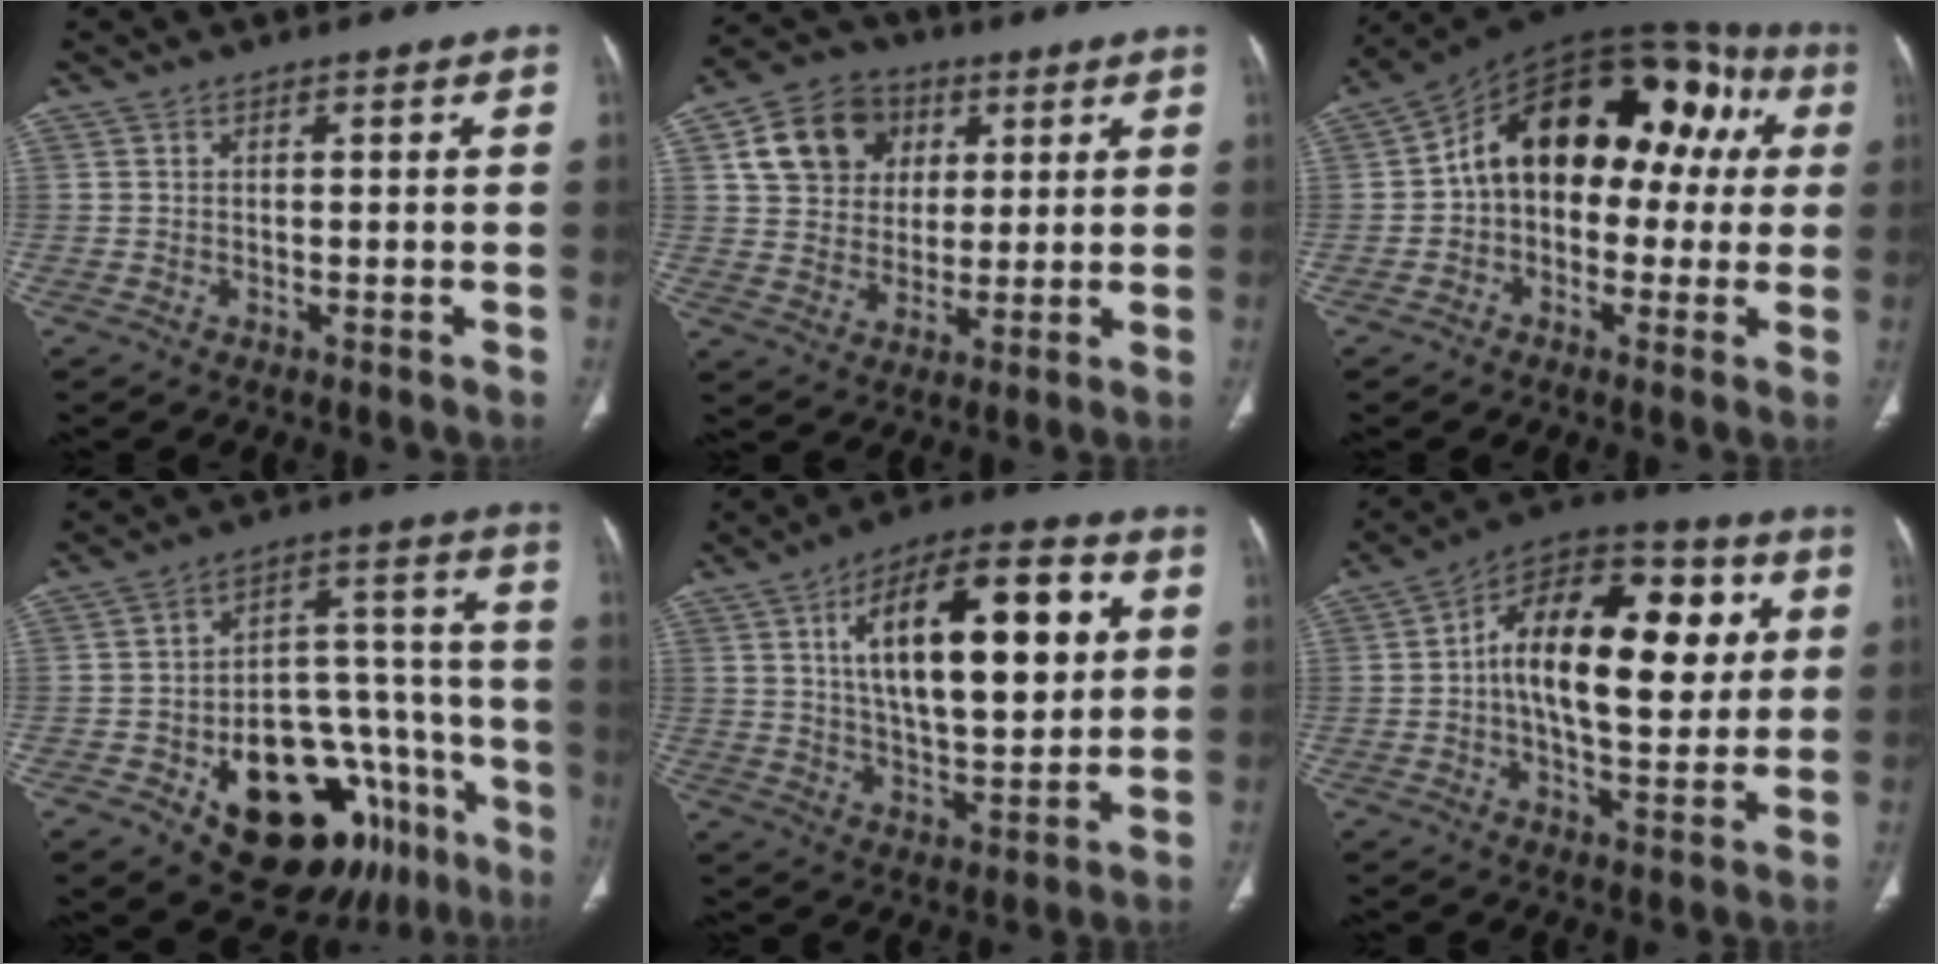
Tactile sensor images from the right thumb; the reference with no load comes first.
{"total": 13.1, "force": [4.6, 10.7, 5.9], "torque": [-0.082, -0.002, 0.080]}
{"total": 20.7, "force": [2.6, 13.2, 15.8], "torque": [-0.184, 0.059, 0.025]}
{"total": 25.5, "force": [-12.5, 13.7, 17.4], "torque": [-0.172, 0.096, -0.168]}
{"total": 21.9, "force": [5.8, 9.1, 19.0], "torque": [-0.275, -0.004, 0.089]}
{"total": 22.0, "force": [3.3, 11.3, 18.6], "torque": [-0.260, 0.019, 0.039]}